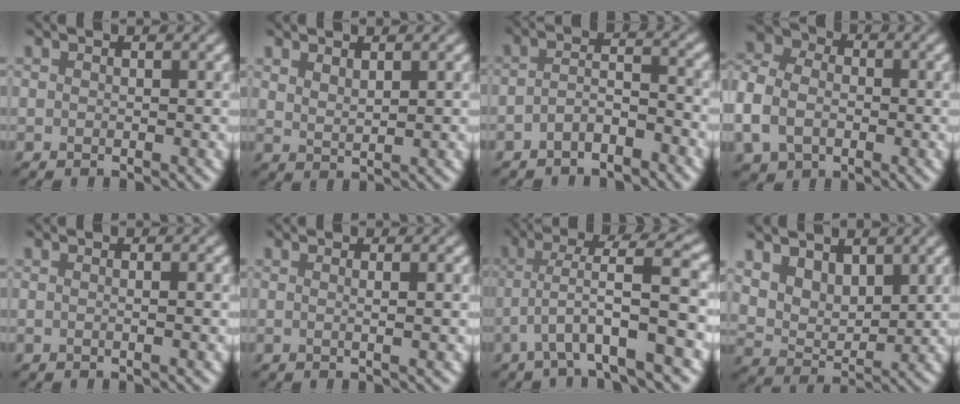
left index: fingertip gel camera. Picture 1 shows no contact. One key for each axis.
{"total": 1.4, "fx": 1.2, "fy": 0.3, "fz": 0.6, "tx": -0.011, "ty": -0.002, "tz": 0.031}
{"total": 2.5, "fx": -2.0, "fy": 0.8, "fz": 1.3, "tx": -0.028, "ty": 0.007, "tz": -0.036}
{"total": 6.8, "fx": -1.7, "fy": 5.2, "fz": 3.9, "tx": -0.109, "ty": -0.006, "tz": -0.031}
{"total": 1.6, "fx": 0.1, "fy": 0.8, "fz": 1.4, "tx": -0.002, "ty": -0.002, "tz": -0.020}
{"total": 2.2, "fx": 0.4, "fy": 0.9, "fz": 2.0, "tx": -0.012, "ty": 0.004, "tz": -0.017}
{"total": 6.8, "fx": -1.7, "fy": 0.8, "fz": 6.5, "tx": -0.101, "ty": 0.022, "tz": -0.028}
{"total": 4.1, "fx": 2.7, "fy": 2.3, "fz": 2.0, "tx": -0.046, "ty": -0.012, "tz": 0.058}